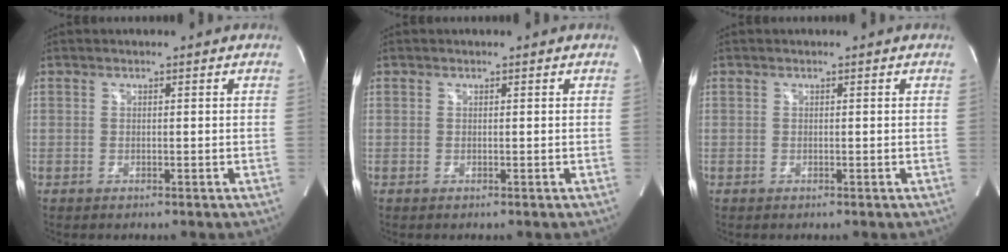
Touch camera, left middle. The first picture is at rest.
{"total": 1.5, "force": [-0.5, -1.3, -0.6], "torque": [0.007, -0.009, -0.006]}
{"total": 0.0}